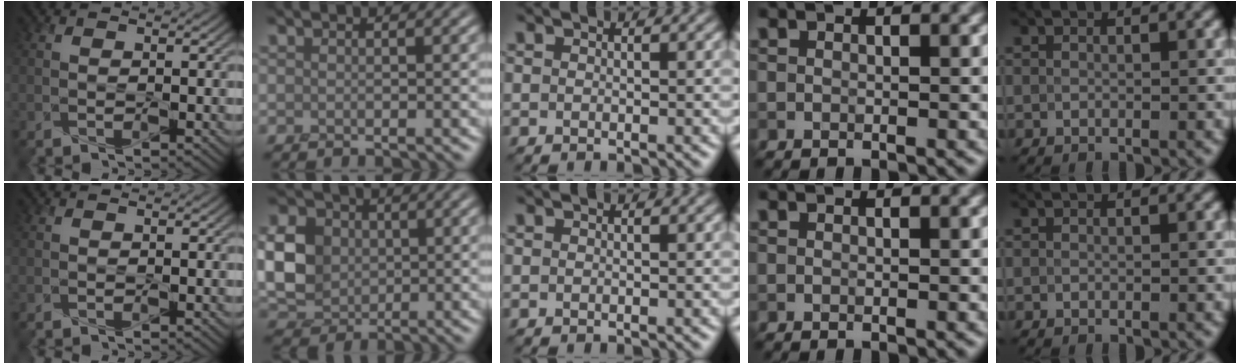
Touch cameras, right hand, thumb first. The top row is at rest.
{"index": {"total": 8.1, "force": [0.7, 6.5, 4.8], "torque": [-0.126, 0.009, 0.003]}}